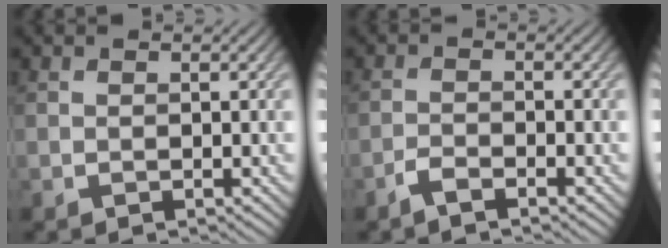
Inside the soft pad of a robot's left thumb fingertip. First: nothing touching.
{"total": 2.0, "force": [-1.6, 0.4, 1.2], "torque": [-0.027, 0.002, -0.038]}